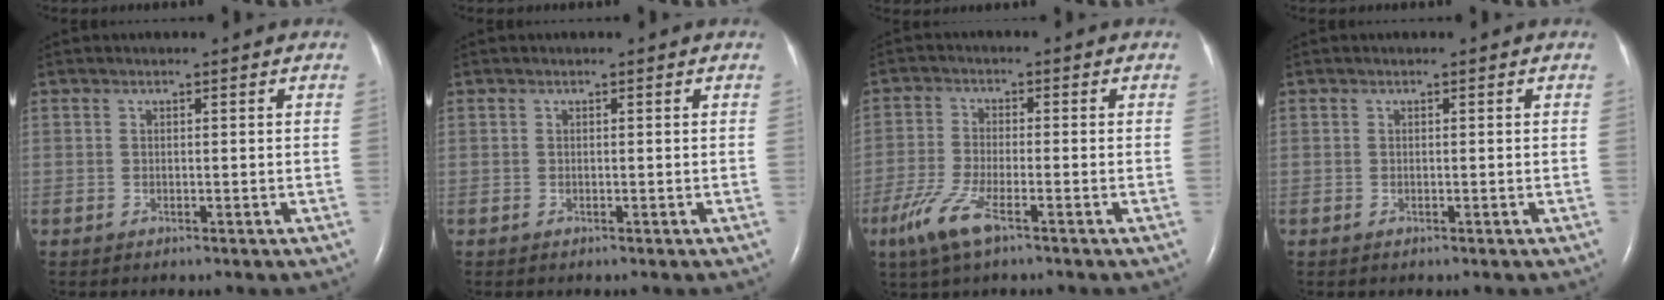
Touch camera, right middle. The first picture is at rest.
{"total": 0.0}
{"total": 6.6, "force": [-3.8, 1.2, 5.2], "torque": [-0.126, -0.015, -0.075]}
{"total": 0.0}